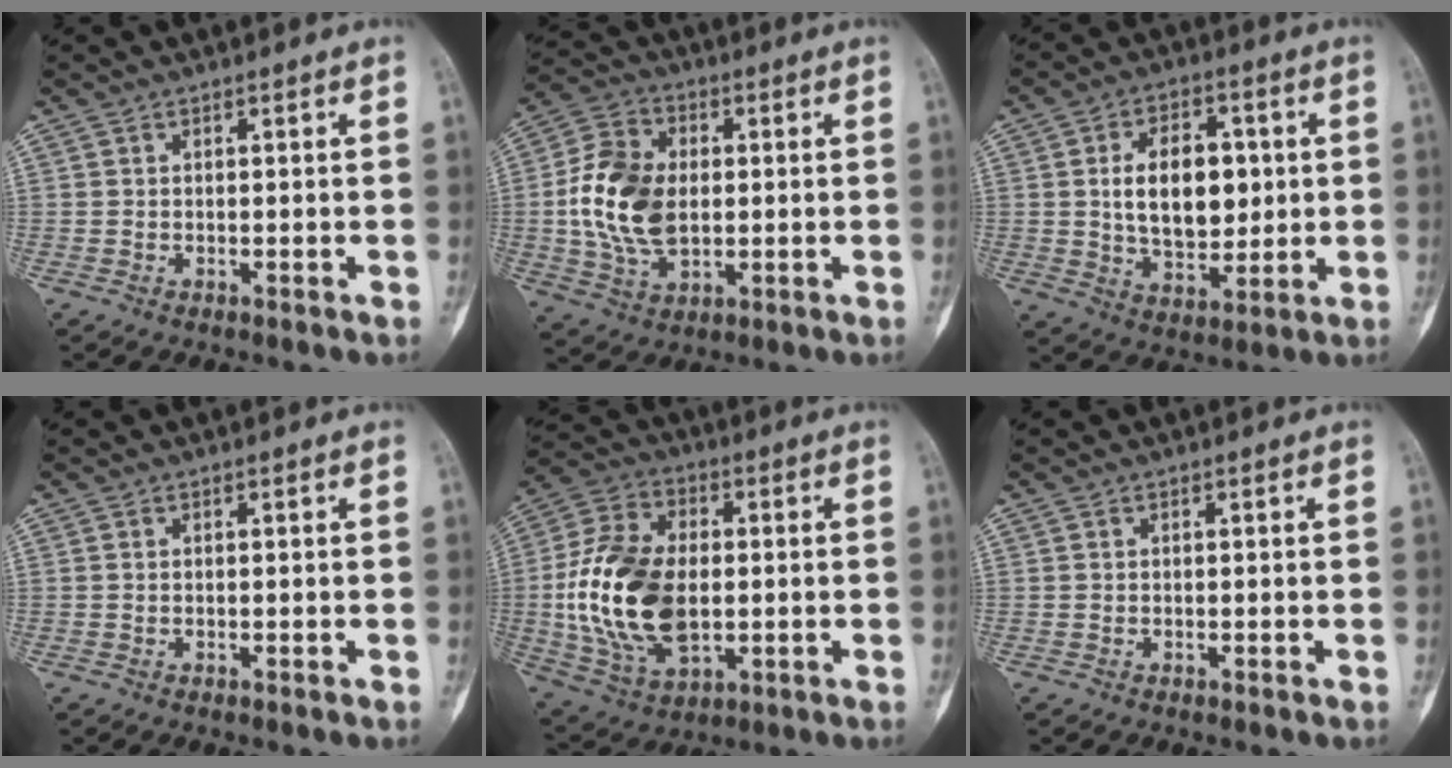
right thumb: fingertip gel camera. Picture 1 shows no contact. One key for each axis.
{"total": 14.6, "fx": 0.1, "fy": 9.6, "fz": 11.0, "tx": -0.202, "ty": 0.006, "tz": 0.003}
{"total": 13.8, "fx": 1.5, "fy": 8.6, "fz": 10.7, "tx": -0.136, "ty": -0.003, "tz": 0.030}
{"total": 0.0}
{"total": 20.4, "fx": -0.8, "fy": 12.4, "fz": 16.1, "tx": -0.310, "ty": 0.003, "tz": -0.007}
{"total": 0.0}